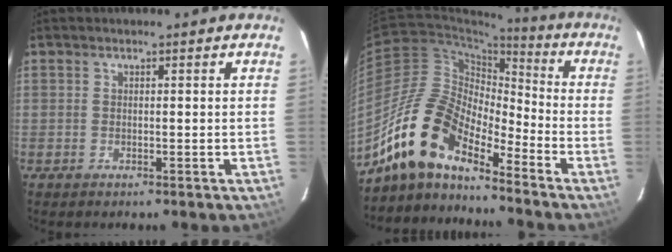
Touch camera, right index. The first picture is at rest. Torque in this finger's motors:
{"motor_torque": [0.72, -0.78, 1.05, 0.21]}